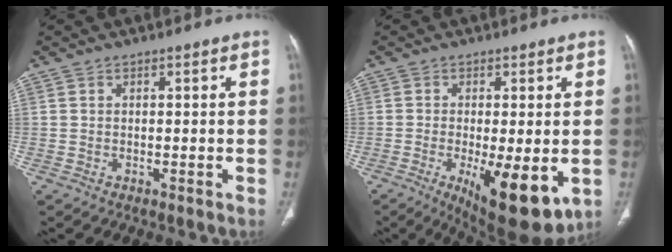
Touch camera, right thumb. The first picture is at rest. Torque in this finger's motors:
{"motor_torque": [2.64, 2.37, 0.12, -0.07, 0.33]}